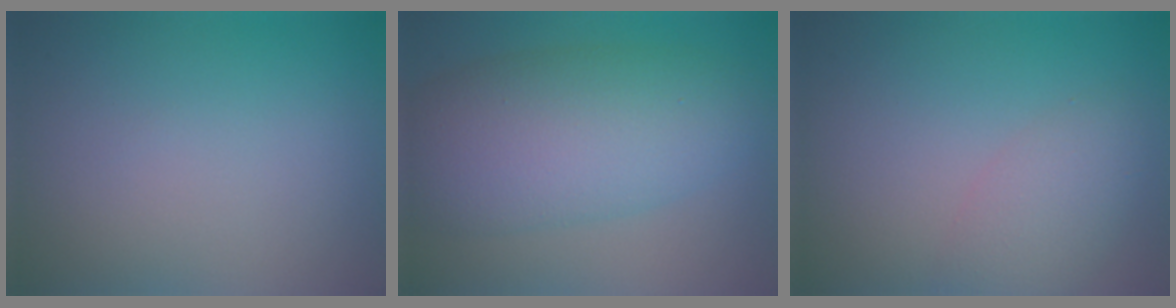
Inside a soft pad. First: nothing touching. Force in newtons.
{"total": 9.5, "press": 9.5, "slide": 0.1}
{"total": 3.1, "press": 3.1, "slide": 0.2}